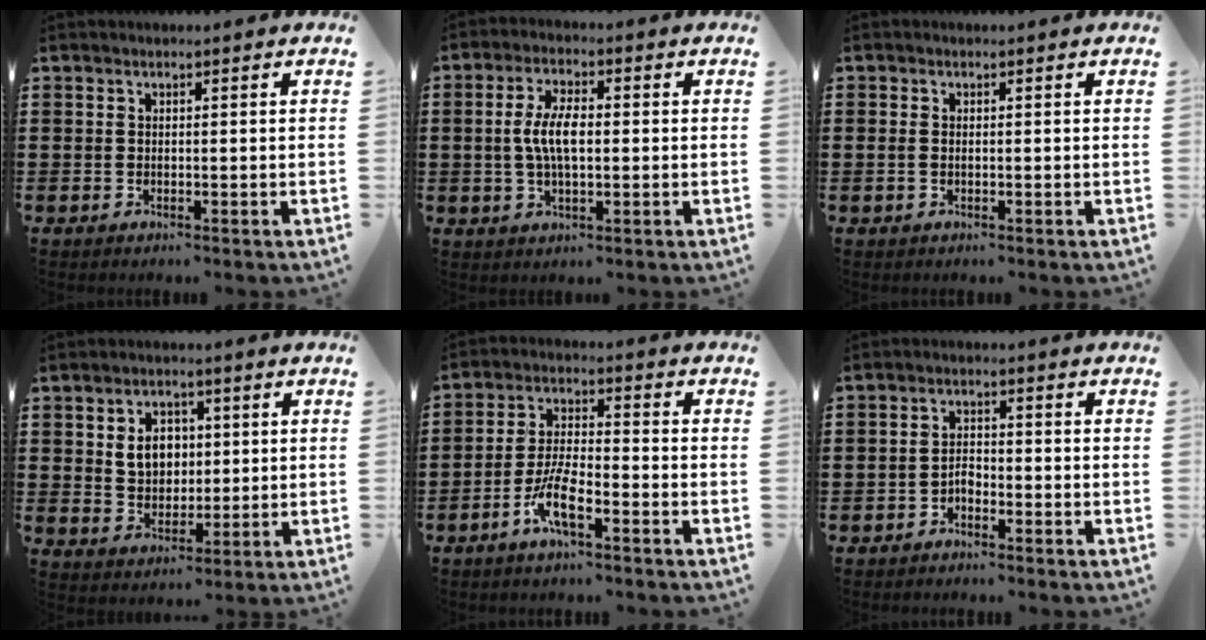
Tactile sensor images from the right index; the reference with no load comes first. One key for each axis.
{"total": 6.0, "fx": 0.1, "fy": 2.2, "fz": 5.6, "tx": -0.124, "ty": -0.001, "tz": -0.007}
{"total": 0.6, "fx": 0.0, "fy": 0.3, "fz": 0.5, "tx": -0.009, "ty": 0.003, "tz": -0.001}
{"total": 5.5, "fx": 1.3, "fy": 4.2, "fz": 3.3, "tx": -0.063, "ty": 0.008, "tz": 0.017}
{"total": 6.7, "fx": -3.7, "fy": 1.9, "fz": 5.3, "tx": -0.125, "ty": -0.006, "tz": -0.075}
{"total": 1.8, "fx": -1.5, "fy": 0.9, "fz": 0.4, "tx": -0.012, "ty": 0.006, "tz": -0.031}